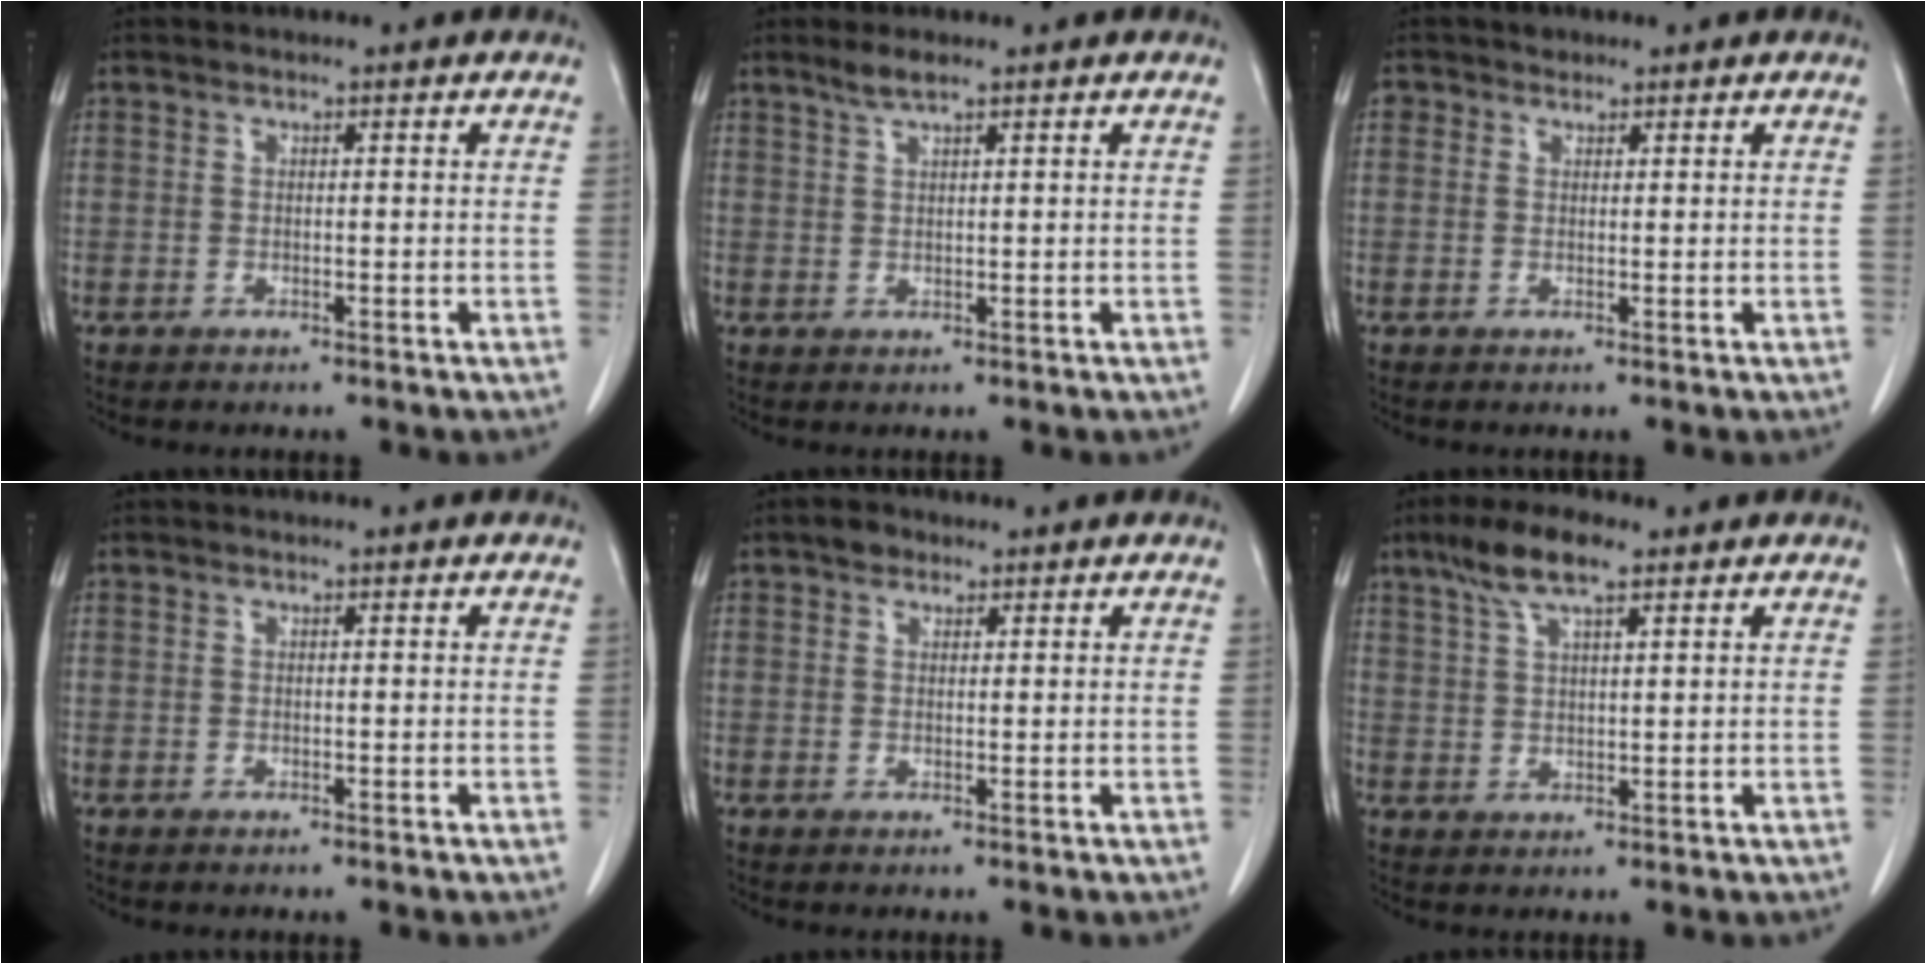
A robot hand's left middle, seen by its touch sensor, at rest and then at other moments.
{"total": 2.1, "force": [1.7, 0.1, 1.3], "torque": [-0.032, 0.003, 0.036]}
{"total": 1.6, "force": [0.9, 1.4, 0.2], "torque": [0.002, 0.003, 0.011]}
{"total": 0.0}
{"total": 1.8, "force": [1.2, 1.2, 0.6], "torque": [-0.011, 0.005, 0.017]}
{"total": 7.0, "force": [4.5, 1.5, 5.1], "torque": [-0.109, 0.016, 0.085]}